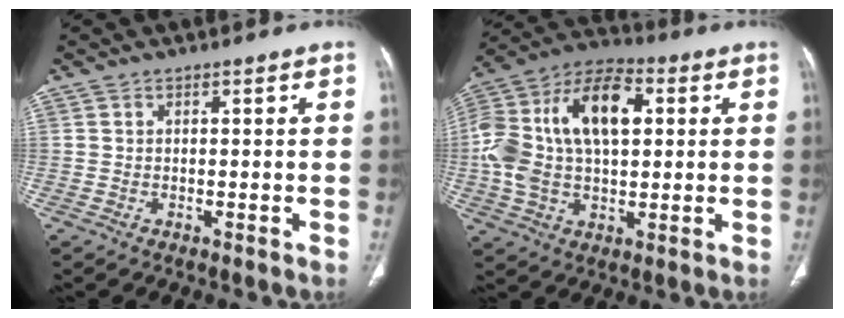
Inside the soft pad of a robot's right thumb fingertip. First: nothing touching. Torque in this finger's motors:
{"motor_torque": [2.50, 2.38, 1.07, 1.04, 0.25]}